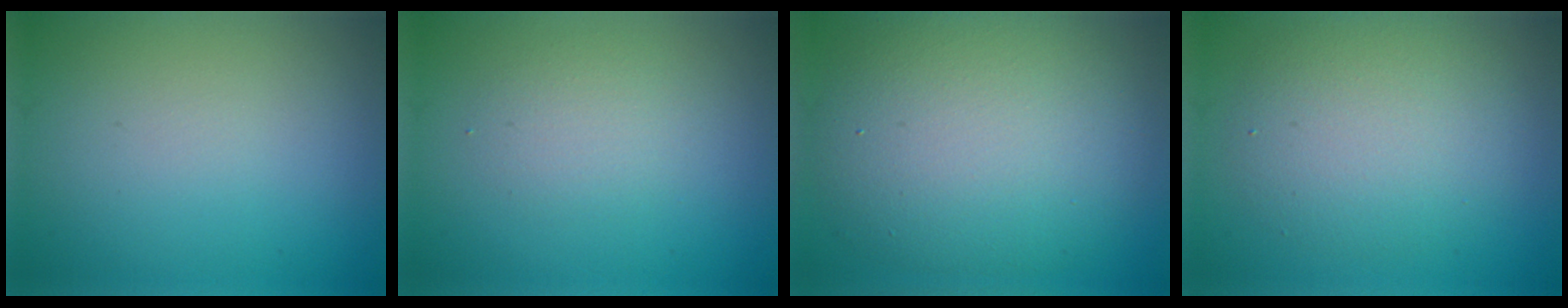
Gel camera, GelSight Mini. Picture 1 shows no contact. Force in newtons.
{"total": 1.9, "press": 1.9, "slide": 0.0}
{"total": 10.5, "press": 10.5, "slide": 0.4}
{"total": 5.3, "press": 5.3, "slide": 0.3}